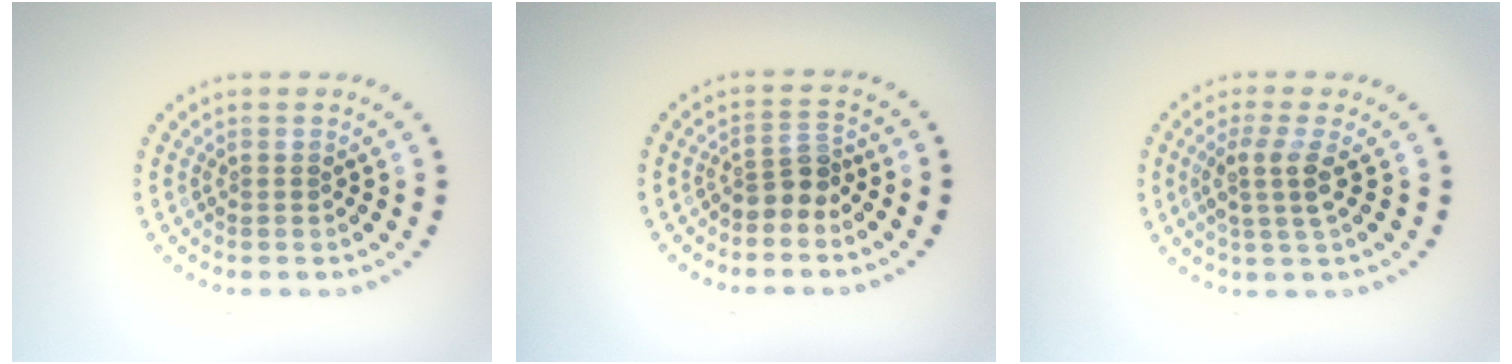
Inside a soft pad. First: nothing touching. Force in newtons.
{"total": 2.3, "press": 1.7, "slide": 1.6}
{"total": 2.7, "press": 2.1, "slide": 1.7}